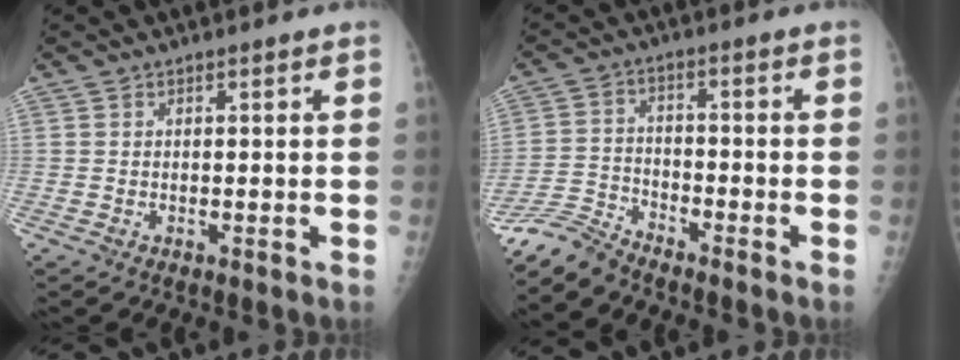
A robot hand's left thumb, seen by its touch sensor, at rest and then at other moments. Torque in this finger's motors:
{"motor_torque": [0.02, 0.03, -0.49, 0.52, 0.01]}